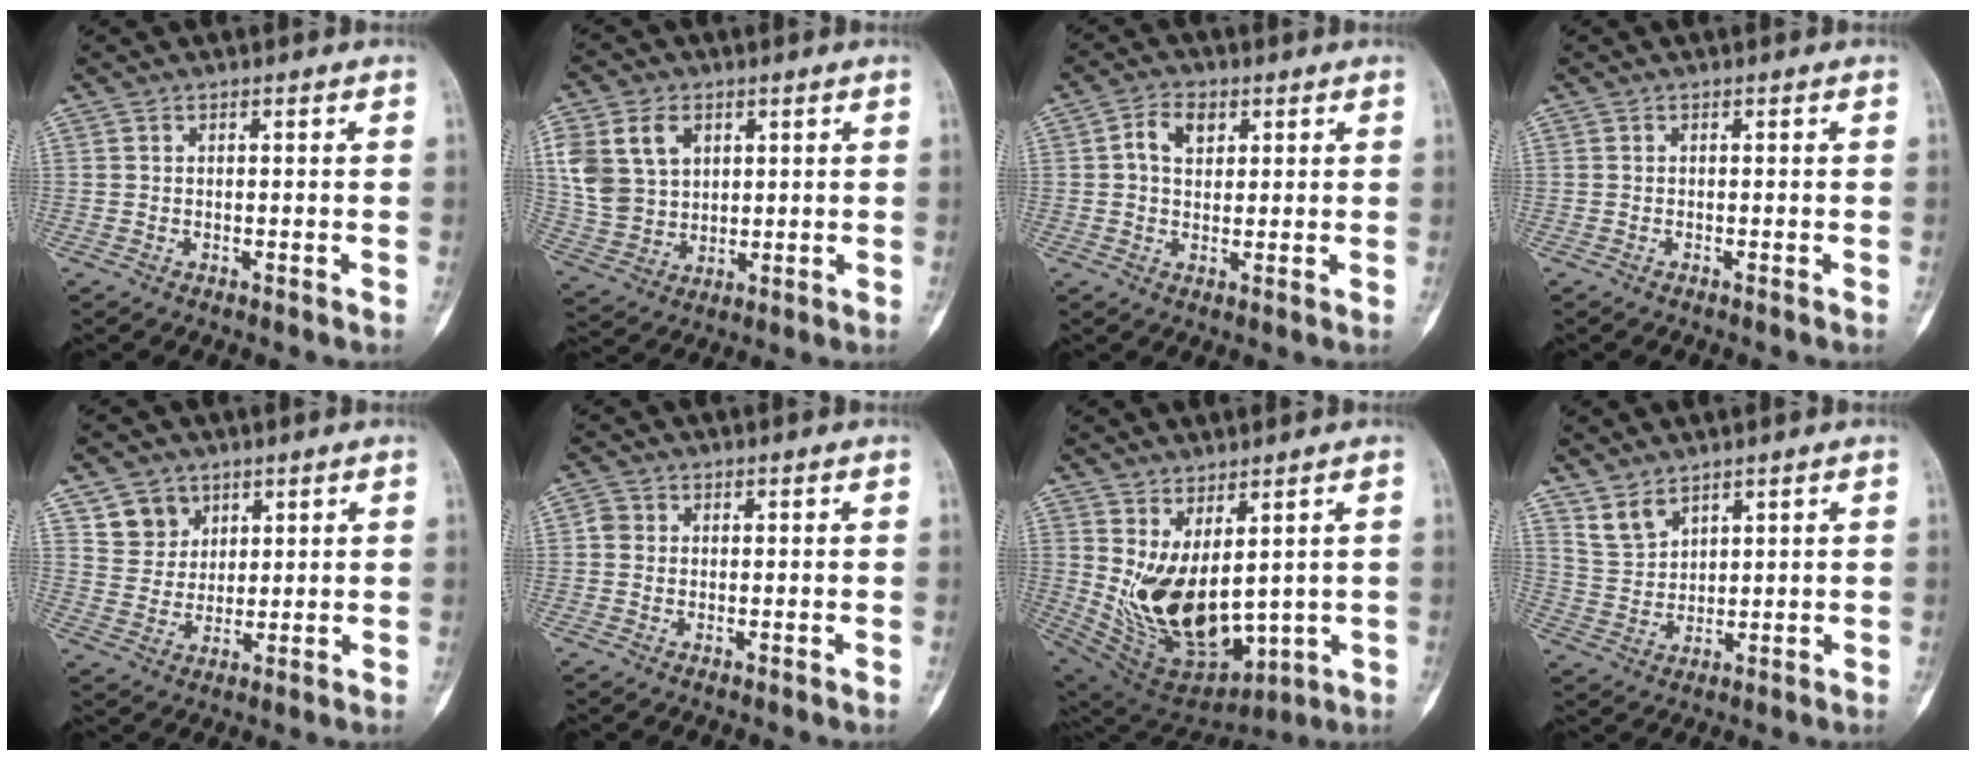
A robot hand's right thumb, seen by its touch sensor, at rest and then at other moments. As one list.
[{"total": 12.3, "force": [4.3, 9.0, 7.1], "torque": [-0.120, -0.007, 0.093]}, {"total": 5.4, "force": [1.8, 3.6, 3.6], "torque": [-0.049, 0.003, 0.029]}, {"total": 0.0}, {"total": 6.8, "force": [4.1, 5.3, 1.2], "torque": [0.013, -0.030, 0.082]}, {"total": 2.1, "force": [0.4, 1.9, 0.8], "torque": [-0.002, 0.001, 0.003]}, {"total": 16.5, "force": [2.2, 8.8, 13.7], "torque": [-0.229, -0.045, 0.079]}, {"total": 5.0, "force": [4.0, 2.4, 1.8], "torque": [-0.023, -0.025, 0.090]}]